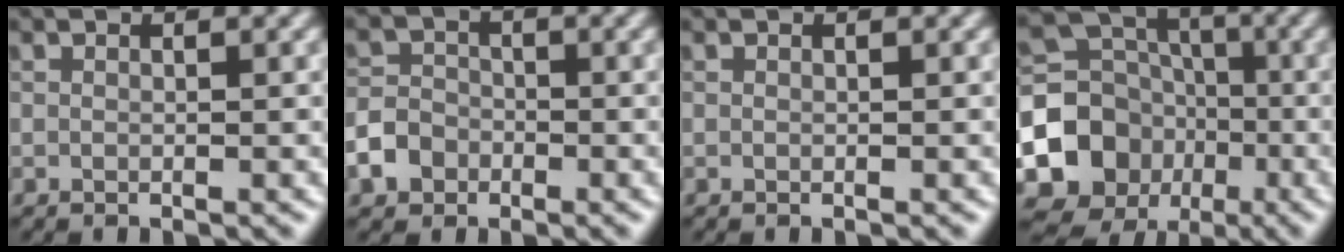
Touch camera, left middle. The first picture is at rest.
{"total": 3.7, "force": [-2.1, 2.9, 1.1], "torque": [-0.009, -0.006, -0.042]}
{"total": 0.0}
{"total": 9.0, "force": [-2.6, 7.9, 3.5], "torque": [-0.077, -0.008, -0.051]}